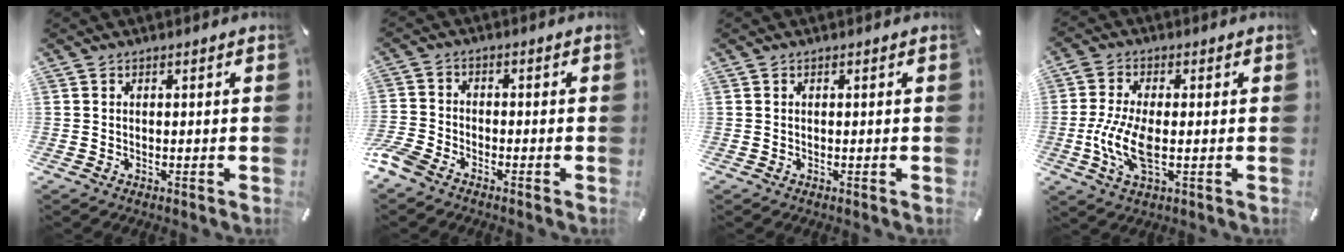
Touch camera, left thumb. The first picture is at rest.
{"total": 4.7, "force": [-3.6, 2.2, 2.0], "torque": [-0.063, 0.009, -0.077]}
{"total": 0.0}
{"total": 9.9, "force": [-1.2, 4.3, 8.8], "torque": [-0.199, -0.017, -0.022]}